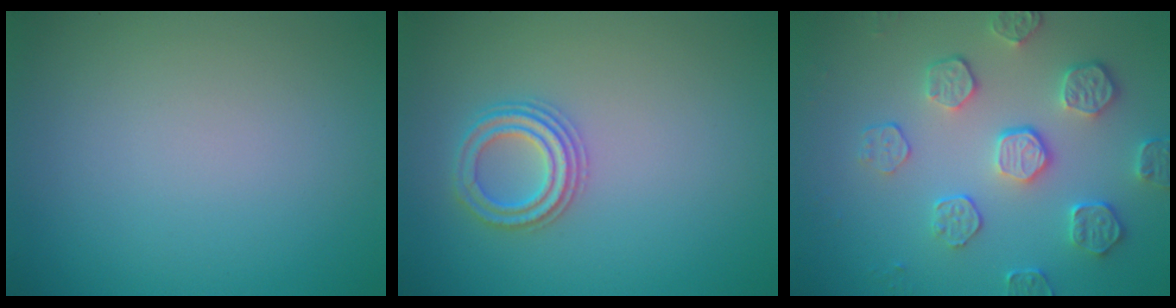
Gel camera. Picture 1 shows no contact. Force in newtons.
{"total": 2.5, "press": 2.4, "slide": 0.4}
{"total": 4.4, "press": 3.9, "slide": 2.0}